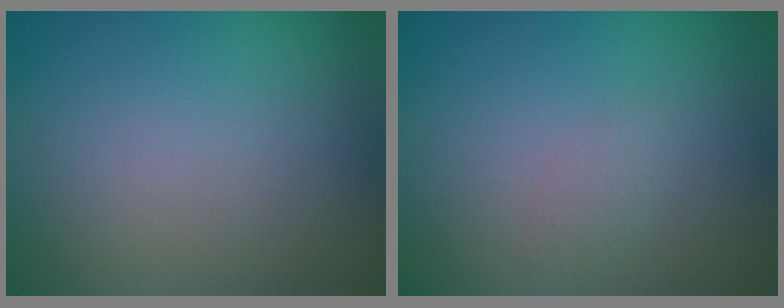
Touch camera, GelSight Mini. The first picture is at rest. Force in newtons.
{"total": 1.1, "press": 1.1, "slide": 0.1}